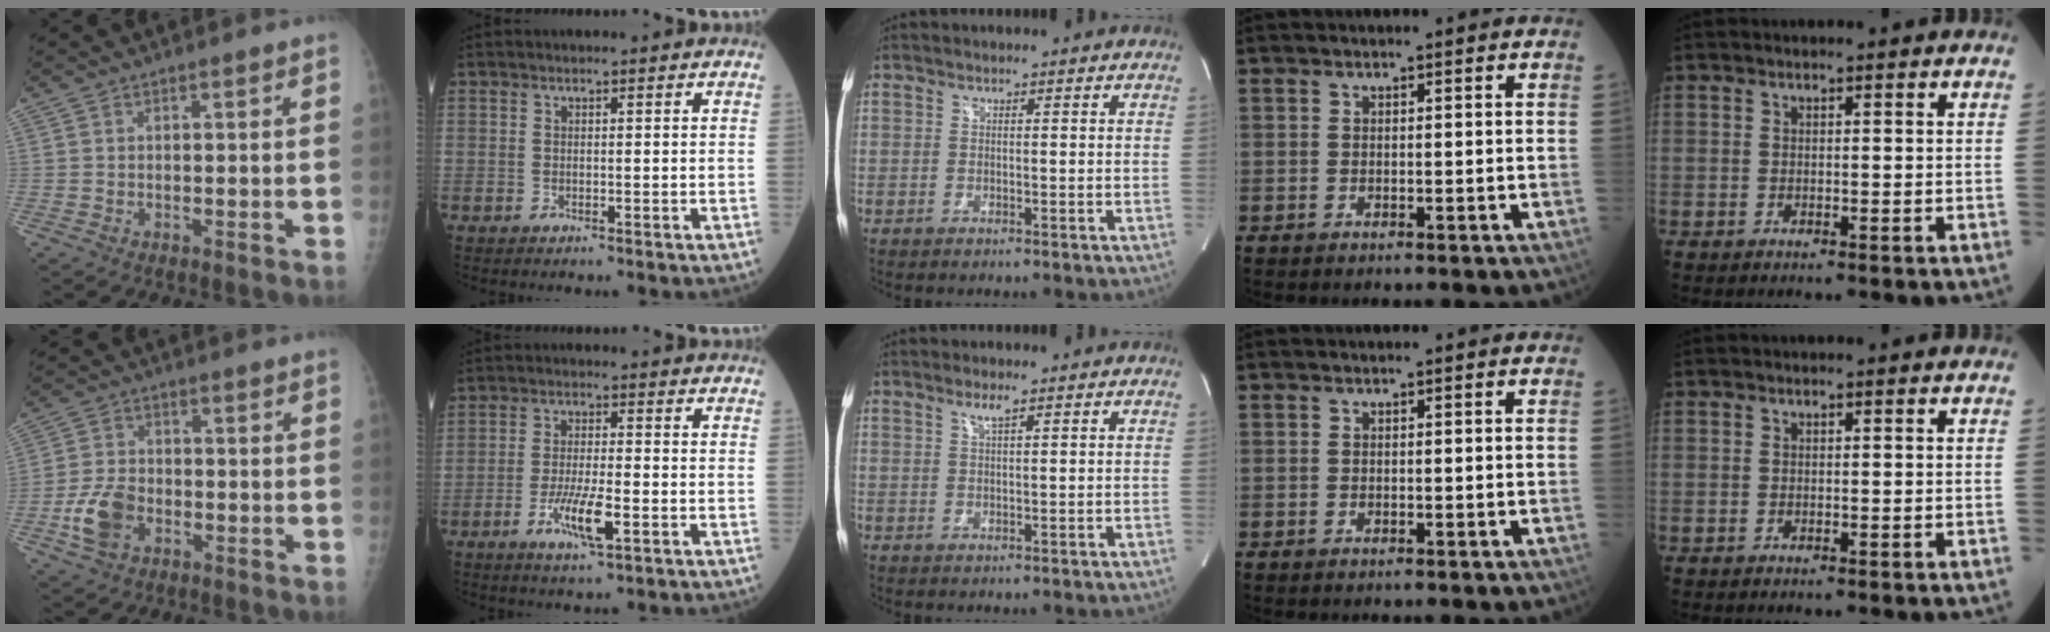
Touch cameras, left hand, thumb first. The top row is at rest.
{"thumb": {"total": 7.4, "force": [-3.1, 4.9, 4.7], "torque": [-0.092, 0.013, -0.059]}, "index": {"total": 6.4, "force": [-2.7, 0.9, 5.8], "torque": [-0.114, -0.008, -0.048]}, "middle": {"total": 1.7, "force": [1.1, -0.1, 1.3], "torque": [-0.030, -0.002, 0.023]}}